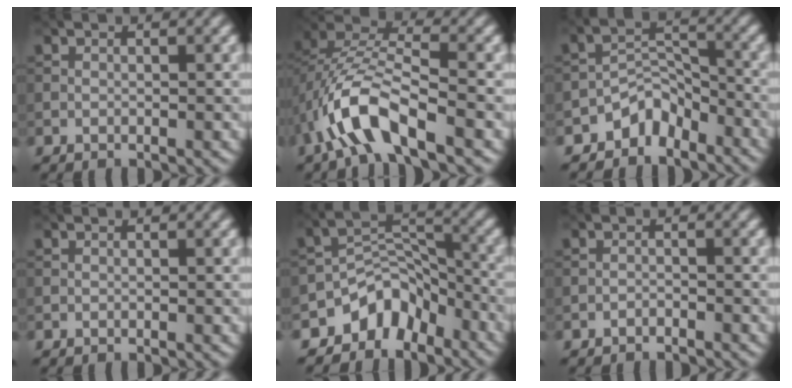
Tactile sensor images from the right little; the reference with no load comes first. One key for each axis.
{"total": 8.2, "fx": -3.7, "fy": 3.5, "fz": 6.4, "tx": -0.137, "ty": 0.005, "tz": -0.077}
{"total": 4.0, "fx": -3.1, "fy": 2.3, "fz": 1.2, "tx": -0.002, "ty": 0.008, "tz": -0.060}
{"total": 0.0}
{"total": 6.1, "fx": -4.3, "fy": 3.8, "fz": 2.0, "tx": -0.010, "ty": 0.001, "tz": -0.078}
{"total": 0.9, "fx": -0.9, "fy": 0.2, "fz": 0.2, "tx": -0.002, "ty": 0.001, "tz": -0.018}